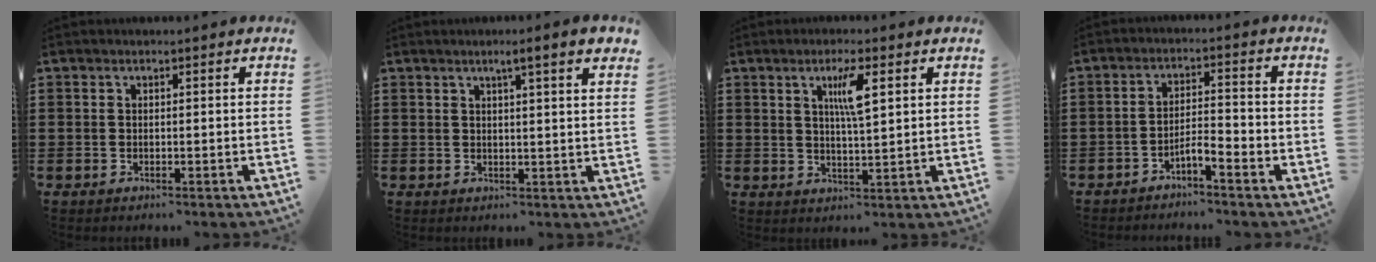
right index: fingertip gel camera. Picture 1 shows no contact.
{"total": 3.1, "force": [1.9, -0.3, 2.5], "torque": [-0.043, -0.004, 0.029]}
{"total": 5.2, "force": [2.1, 0.9, 4.6], "torque": [-0.090, 0.004, 0.030]}
{"total": 3.2, "force": [-2.7, 0.3, 1.7], "torque": [-0.036, 0.005, -0.055]}